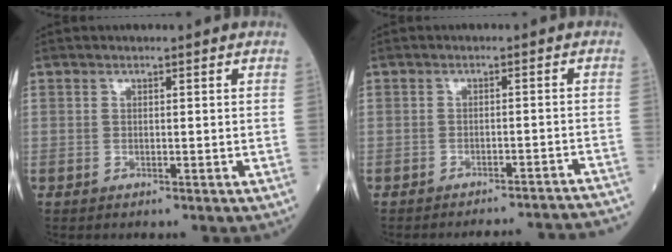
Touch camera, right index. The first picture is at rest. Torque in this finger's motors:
{"motor_torque": [-0.01, -0.22, 0.08, 0.06]}